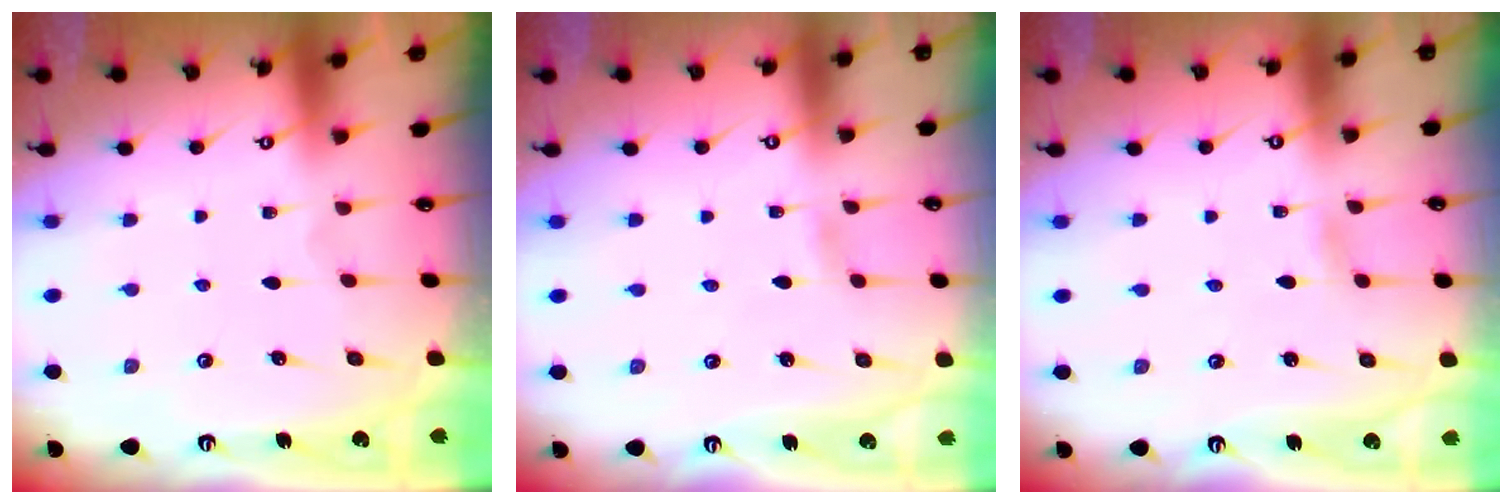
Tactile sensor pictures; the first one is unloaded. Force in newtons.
{"total": 0.5, "press": 0.5, "slide": 0.1}
{"total": 1.0, "press": 1.0, "slide": 0.1}